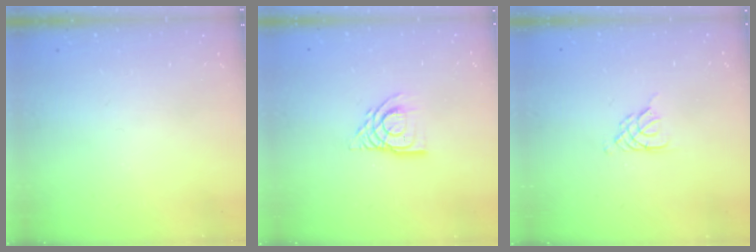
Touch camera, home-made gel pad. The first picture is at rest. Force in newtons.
{"total": 10.5, "press": 10.4, "slide": 1.3}
{"total": 4.1, "press": 4.1, "slide": 0.6}